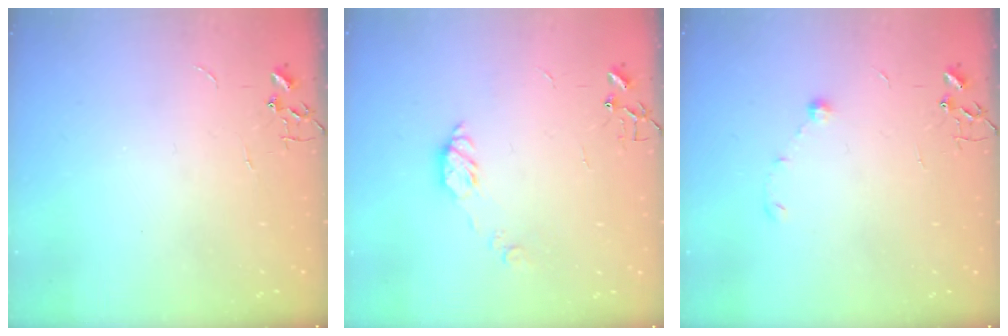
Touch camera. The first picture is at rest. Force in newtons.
{"total": 7.0, "press": 7.0, "slide": 0.2}
{"total": 5.4, "press": 5.3, "slide": 0.9}